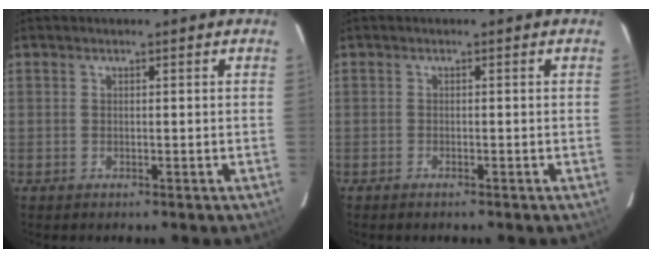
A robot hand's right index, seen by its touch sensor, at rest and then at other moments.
{"total": 0.9, "force": [-0.8, 0.2, 0.4], "torque": [-0.012, -0.001, -0.018]}